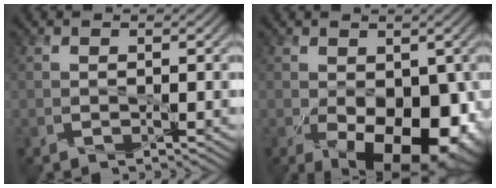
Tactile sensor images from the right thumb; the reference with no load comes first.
{"total": 13.9, "force": [-4.1, 7.9, 10.6], "torque": [-0.148, -0.057, -0.036]}